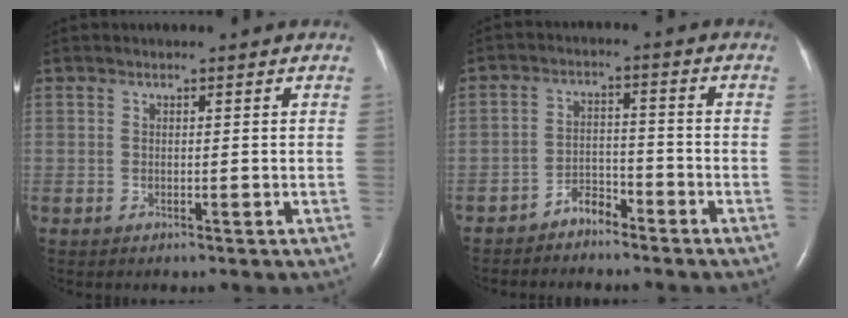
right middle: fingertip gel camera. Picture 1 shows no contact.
{"total": 3.4, "force": [-3.0, 1.2, 1.0], "torque": [-0.015, 0.001, -0.053]}